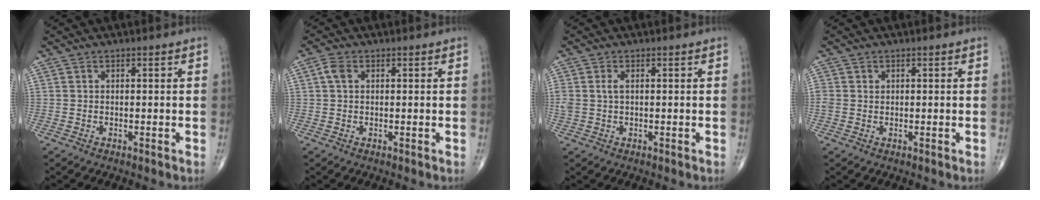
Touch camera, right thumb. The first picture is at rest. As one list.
[{"total": 2.2, "force": [0.5, 1.5, 1.5], "torque": [-0.033, 0.008, 0.008]}, {"total": 2.4, "force": [0.4, 1.3, 1.9], "torque": [-0.056, 0.009, 0.010]}, {"total": 1.8, "force": [0.3, 1.6, 0.8], "torque": [-0.019, 0.005, 0.010]}]